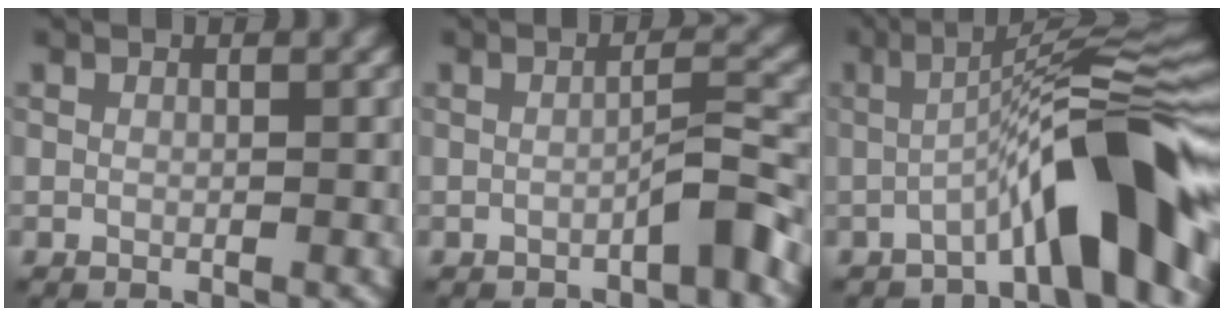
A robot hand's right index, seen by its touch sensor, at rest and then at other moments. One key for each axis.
{"total": 2.5, "fx": -1.6, "fy": 0.1, "fz": 2.0, "tx": -0.029, "ty": 0.018, "tz": -0.028}
{"total": 9.0, "fx": -3.7, "fy": 1.2, "fz": 8.1, "tx": -0.109, "ty": 0.026, "tz": -0.068}